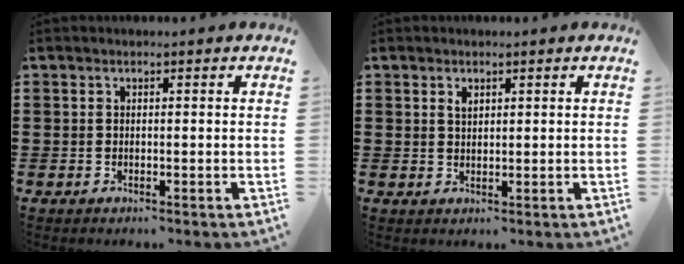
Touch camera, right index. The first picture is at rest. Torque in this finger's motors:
{"motor_torque": [0.03, 0.02, 0.10, 0.03]}